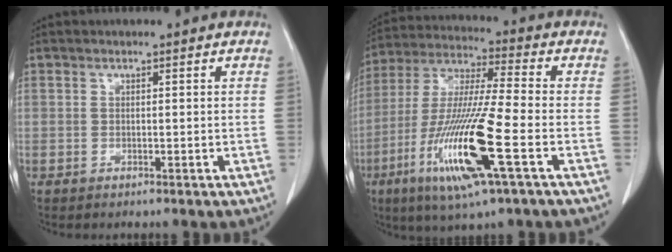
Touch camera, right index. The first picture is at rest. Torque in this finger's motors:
{"motor_torque": [2.14, 0.00, 0.66, 0.21]}